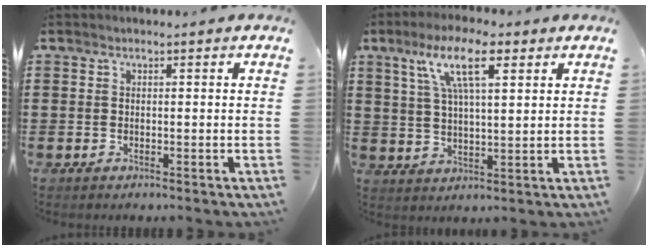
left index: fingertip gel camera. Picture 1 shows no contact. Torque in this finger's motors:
{"motor_torque": [2.14, 0.00, 0.87, 0.21]}